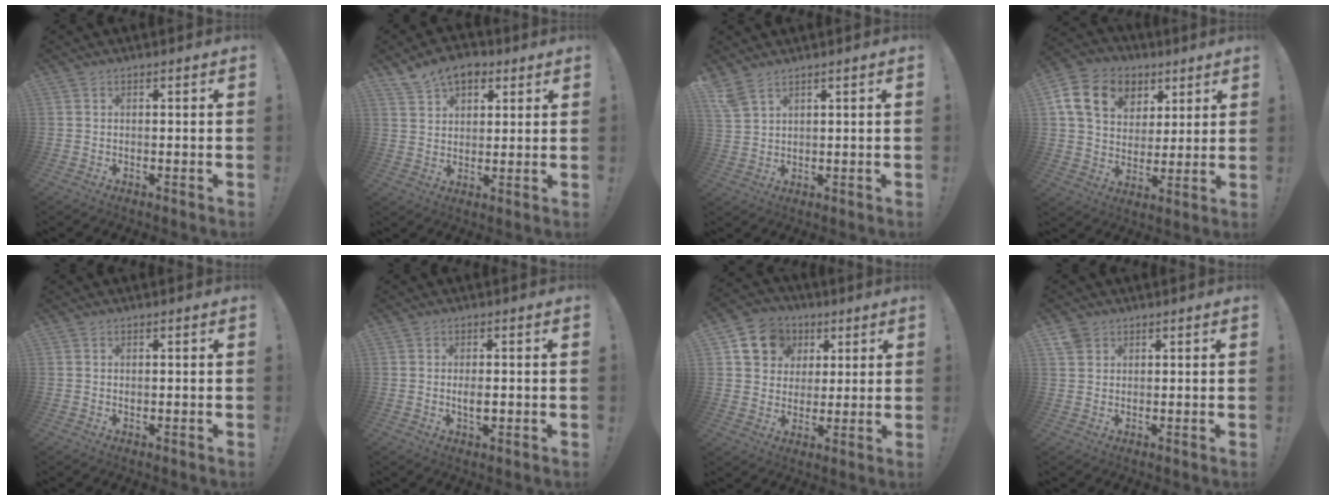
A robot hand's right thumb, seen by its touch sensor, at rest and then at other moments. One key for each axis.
{"total": 8.9, "fx": 5.6, "fy": 5.7, "fz": 3.9, "tx": -0.062, "ty": -0.021, "tz": 0.107}
{"total": 4.8, "fx": 3.7, "fy": 1.4, "fz": 2.8, "tx": -0.063, "ty": -0.011, "tz": 0.073}
{"total": 16.8, "fx": 7.1, "fy": 12.6, "fz": 8.6, "tx": -0.129, "ty": -0.019, "tz": 0.141}
{"total": 0.0}
{"total": 2.8, "fx": -0.3, "fy": 1.2, "fz": 2.5, "tx": -0.031, "ty": -0.003, "tz": -0.008}
{"total": 12.1, "fx": 4.7, "fy": 10.3, "fz": 4.4, "tx": -0.059, "ty": -0.019, "tz": 0.095}
{"total": 3.4, "fx": 2.3, "fy": 2.4, "fz": 1.0, "tx": -0.016, "ty": -0.007, "tz": 0.043}